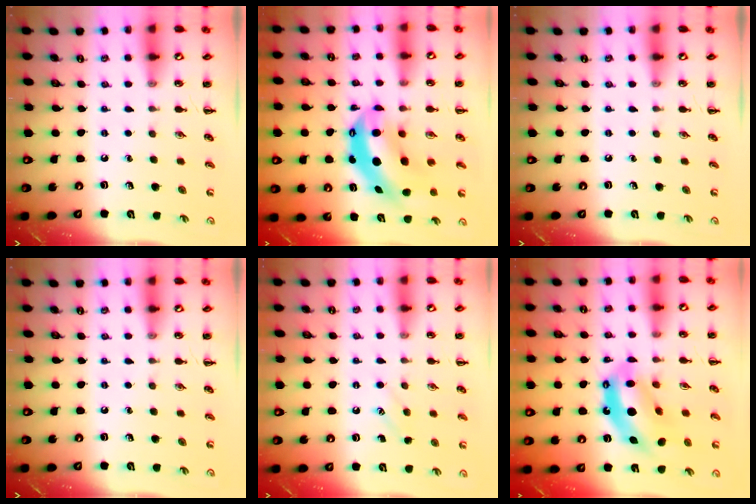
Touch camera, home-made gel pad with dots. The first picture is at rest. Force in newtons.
{"total": 10.2, "press": 10.0, "slide": 2.2}
{"total": 0.0}
{"total": 0.0}
{"total": 3.3, "press": 3.2, "slide": 0.8}
{"total": 12.4, "press": 12.0, "slide": 3.2}